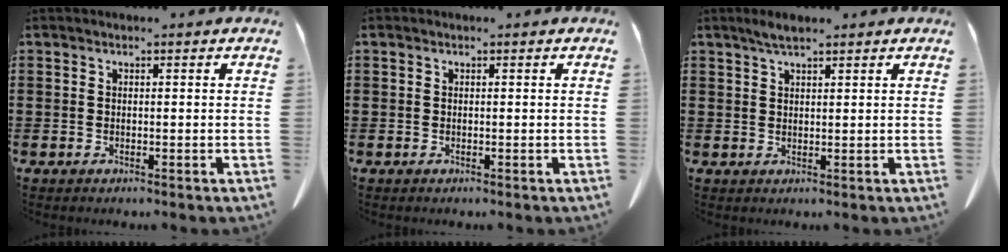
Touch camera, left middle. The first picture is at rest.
{"total": 0.0}
{"total": 2.3, "force": [1.8, 0.5, 1.3], "torque": [-0.030, 0.001, 0.033]}